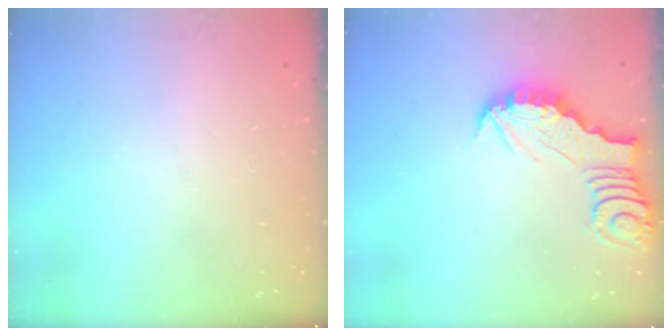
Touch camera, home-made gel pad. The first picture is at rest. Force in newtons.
{"total": 3.0, "press": 3.0, "slide": 0.3}